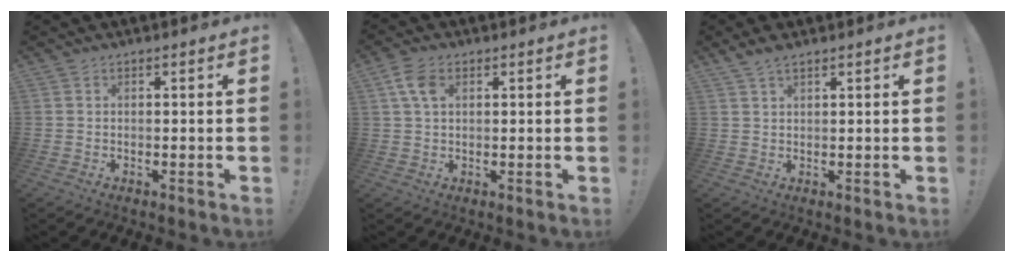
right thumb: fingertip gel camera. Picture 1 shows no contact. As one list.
[{"total": 6.1, "force": [2.1, 3.7, 4.4], "torque": [-0.087, 0.004, 0.041]}, {"total": 3.1, "force": [2.4, 0.8, 1.7], "torque": [-0.030, -0.008, 0.044]}]